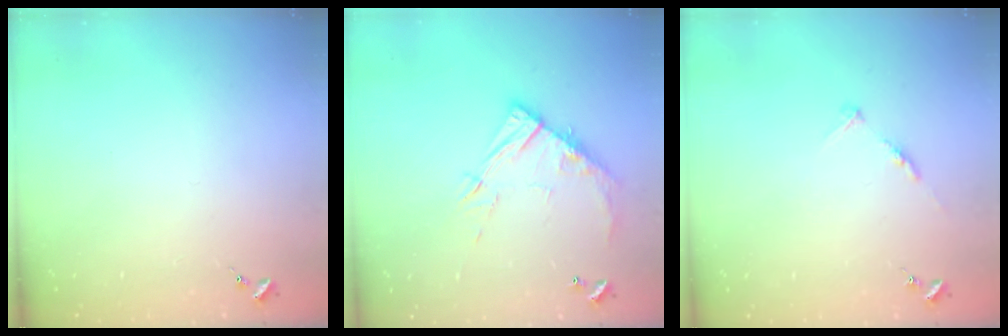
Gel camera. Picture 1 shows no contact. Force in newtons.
{"total": 12.4, "press": 12.3, "slide": 1.2}
{"total": 5.8, "press": 5.8, "slide": 0.6}